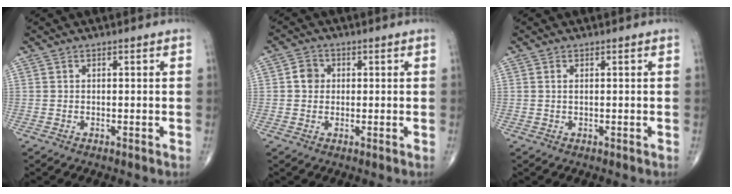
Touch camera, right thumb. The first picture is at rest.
{"total": 3.1, "force": [0.4, 2.8, 1.3], "torque": [-0.007, 0.004, 0.000]}
{"total": 0.7, "force": [0.3, 0.3, 0.6], "torque": [-0.017, 0.003, 0.006]}